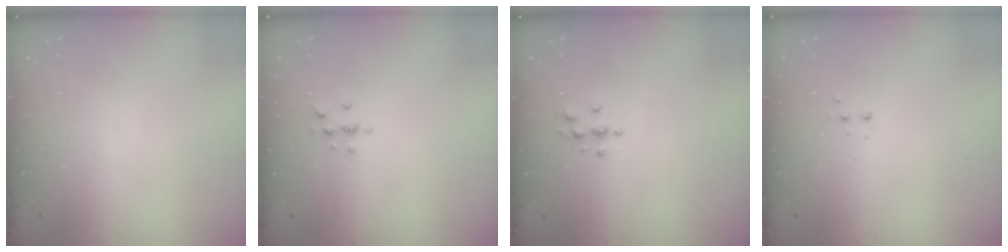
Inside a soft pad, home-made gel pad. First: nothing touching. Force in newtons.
{"total": 4.8, "press": 4.7, "slide": 0.6}
{"total": 3.2, "press": 3.2, "slide": 0.5}
{"total": 2.7, "press": 2.7, "slide": 0.5}